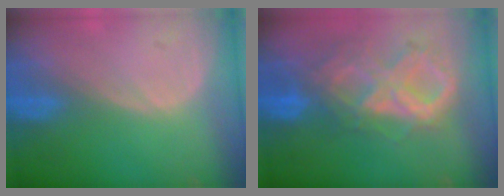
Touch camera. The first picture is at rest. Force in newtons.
{"total": 10.5, "press": 8.9, "slide": 5.5}